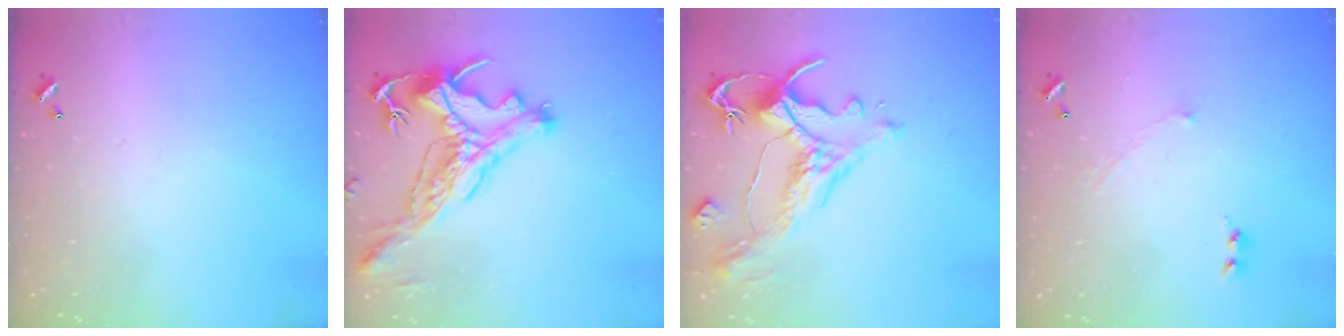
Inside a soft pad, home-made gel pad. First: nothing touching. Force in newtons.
{"total": 3.7, "press": 3.4, "slide": 1.5}
{"total": 1.6, "press": 0.8, "slide": 1.4}
{"total": 2.1, "press": 2.0, "slide": 0.7}